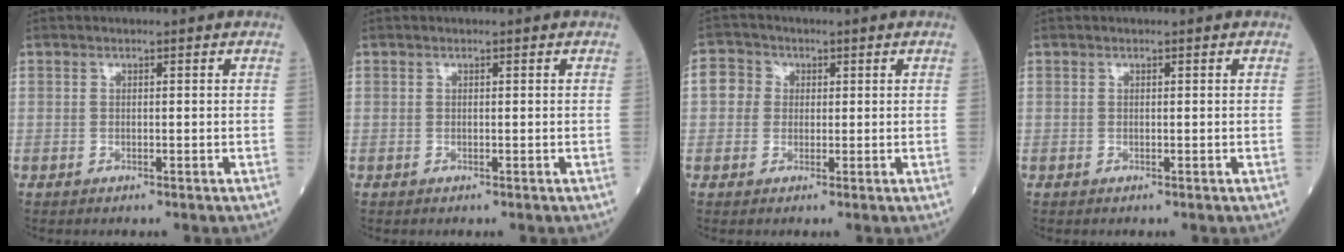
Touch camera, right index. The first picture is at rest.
{"total": 0.0}
{"total": 3.7, "force": [0.3, 3.6, 0.9], "torque": [-0.018, 0.021, 0.004]}
{"total": 0.0}